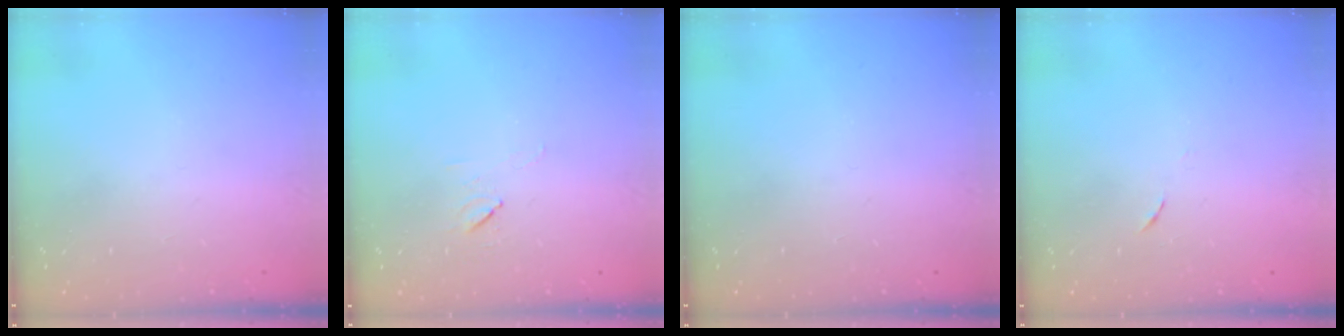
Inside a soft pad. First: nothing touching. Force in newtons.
{"total": 5.4, "press": 5.3, "slide": 1.0}
{"total": 0.0}
{"total": 3.5, "press": 3.4, "slide": 0.9}